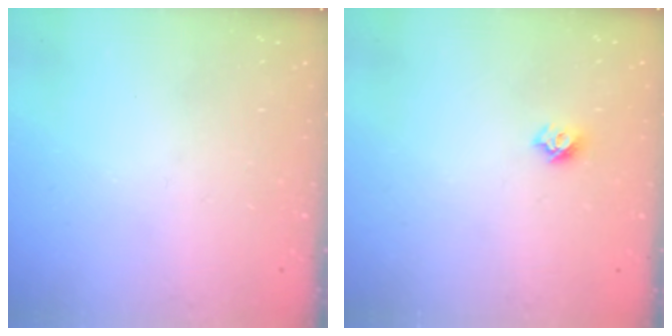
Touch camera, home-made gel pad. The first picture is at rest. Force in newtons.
{"total": 5.7, "press": 5.7, "slide": 0.5}